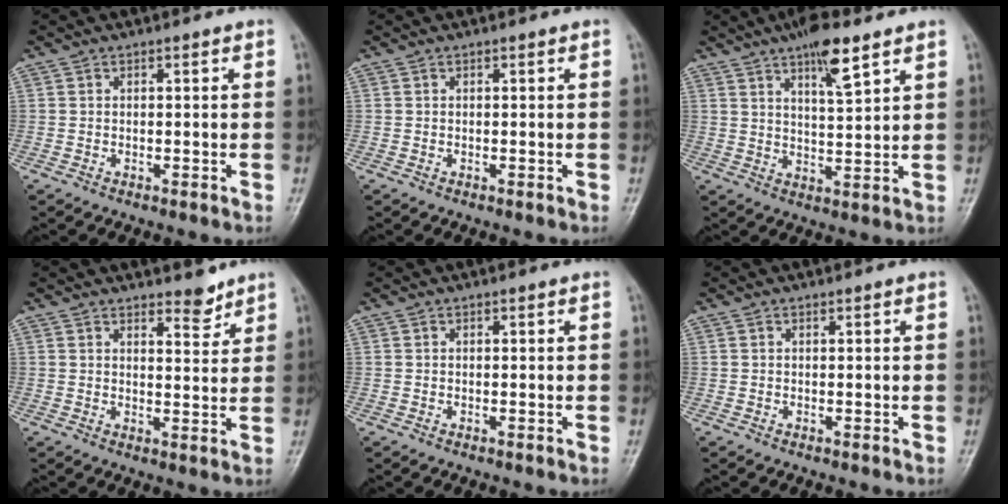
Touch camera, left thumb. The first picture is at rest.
{"total": 0.0}
{"total": 8.6, "force": [5.4, 1.9, 6.5], "torque": [-0.102, -0.028, 0.091]}
{"total": 4.2, "force": [3.4, 1.5, 1.9], "torque": [-0.010, -0.027, 0.050]}
{"total": 0.0}
{"total": 0.0}